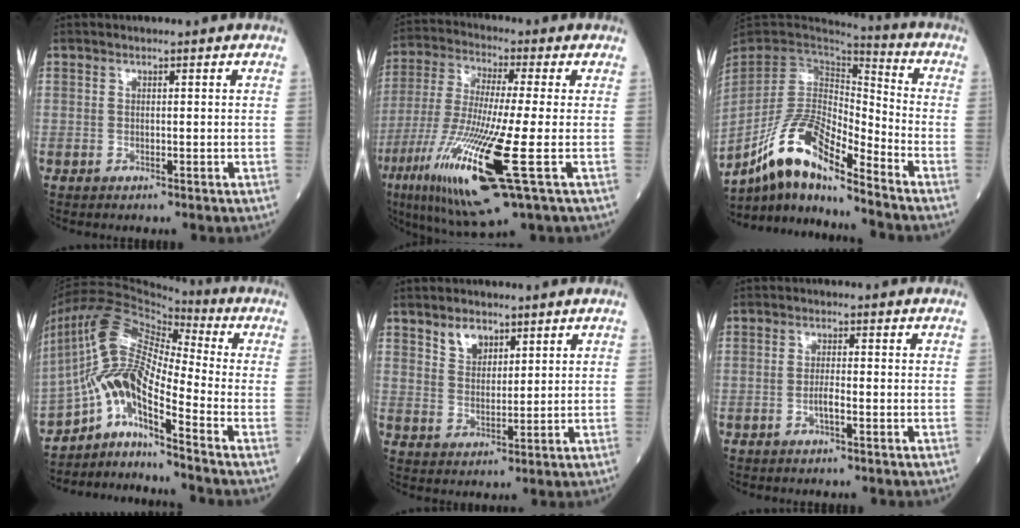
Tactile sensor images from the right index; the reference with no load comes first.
{"total": 19.0, "force": [-6.6, 1.4, 17.7], "torque": [-0.384, -0.046, -0.123]}
{"total": 14.0, "force": [-10.7, 2.7, 8.7], "torque": [-0.180, 0.012, -0.200]}
{"total": 12.6, "force": [-6.6, 2.1, 10.5], "torque": [-0.219, 0.021, -0.119]}
{"total": 4.3, "force": [3.0, 2.4, 2.0], "torque": [-0.036, 0.000, 0.060]}
{"total": 2.1, "force": [-0.7, 0.4, 2.0], "torque": [-0.036, 0.001, -0.014]}